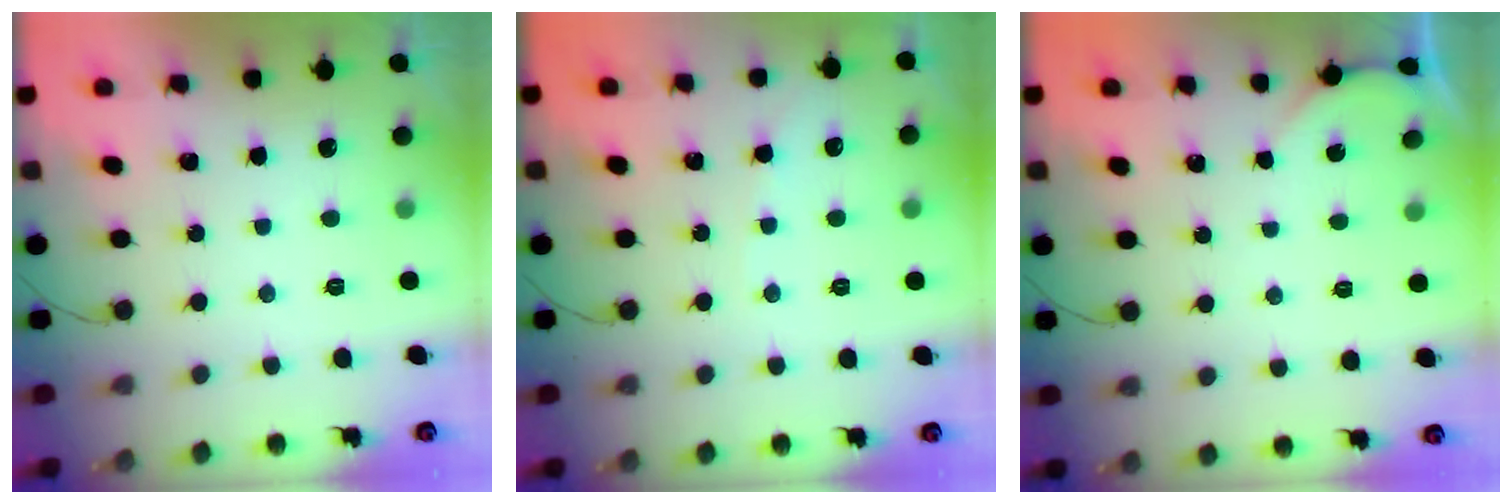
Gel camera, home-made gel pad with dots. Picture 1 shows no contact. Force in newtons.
{"total": 3.4, "press": 3.4, "slide": 0.5}
{"total": 0.0}